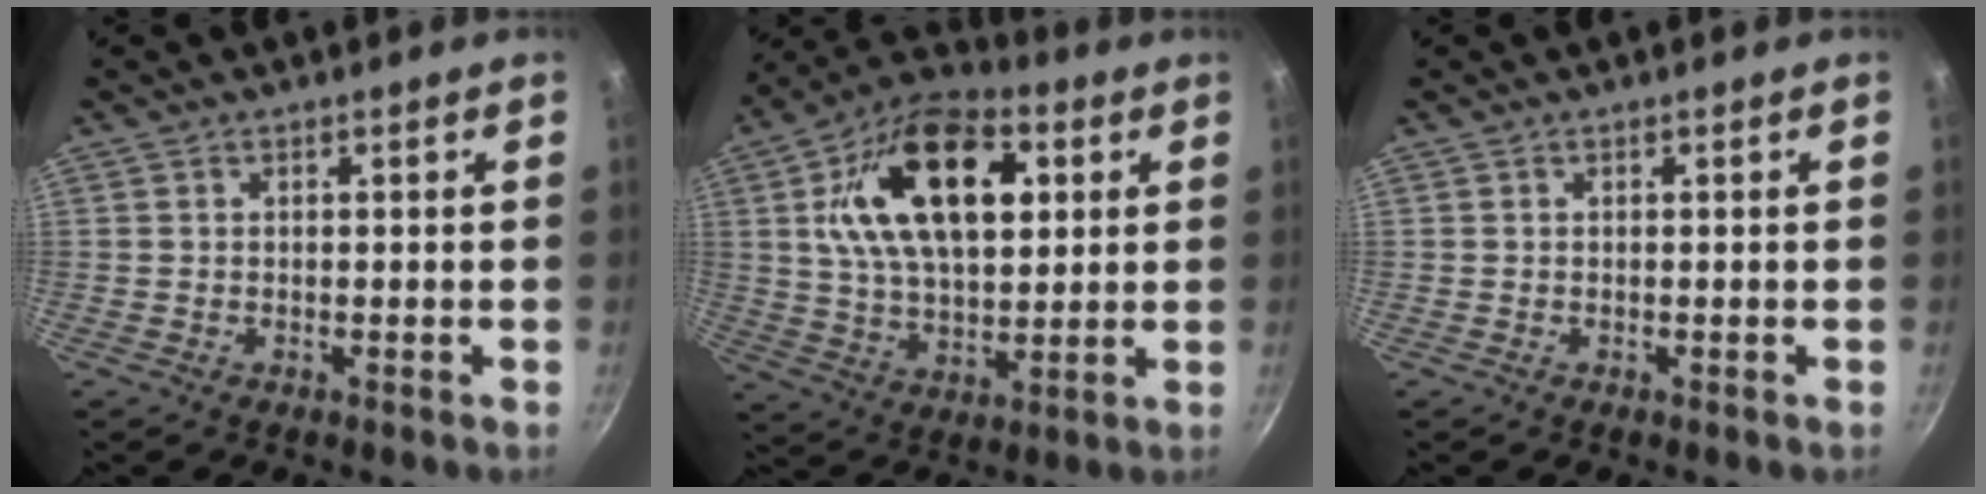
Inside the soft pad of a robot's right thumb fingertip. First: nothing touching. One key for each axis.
{"total": 21.9, "fx": 6.0, "fy": 12.2, "fz": 17.2, "tx": -0.270, "ty": 0.000, "tz": 0.098}
{"total": 0.0}